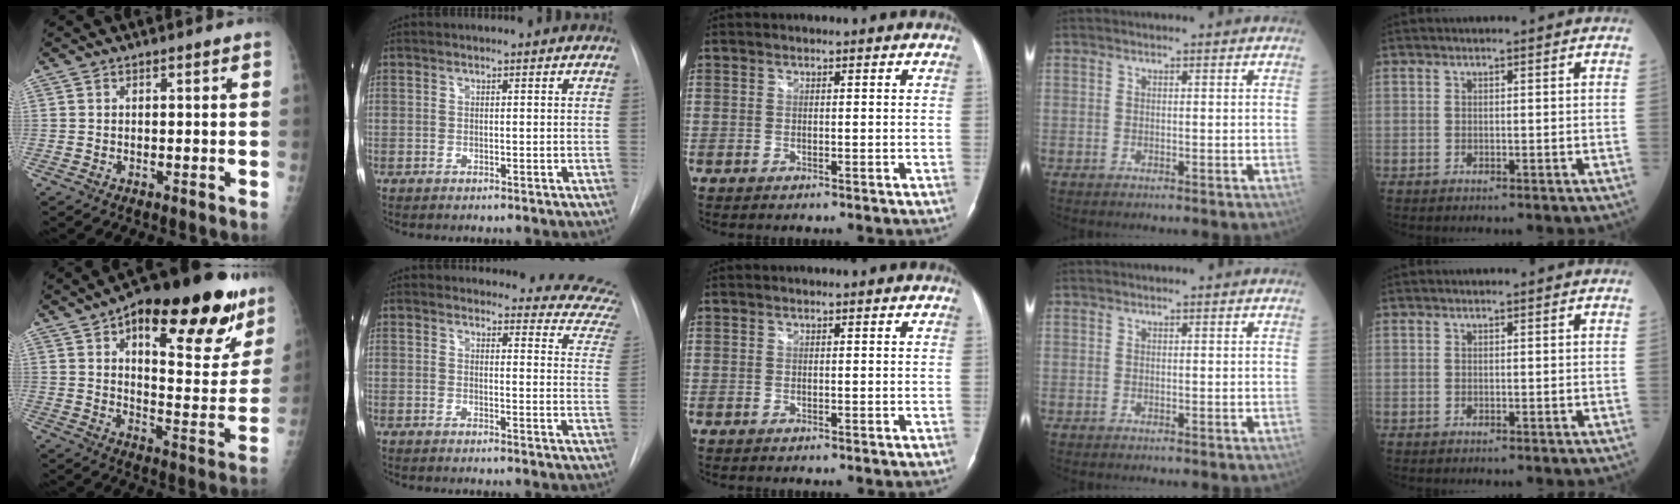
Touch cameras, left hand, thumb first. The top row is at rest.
{"thumb": {"total": 26.1, "force": [14.6, 10.5, 18.8], "torque": [-0.210, -0.037, 0.208]}, "index": {"total": 15.0, "force": [14.7, 2.2, 1.8], "torque": [0.017, -0.094, 0.127]}}